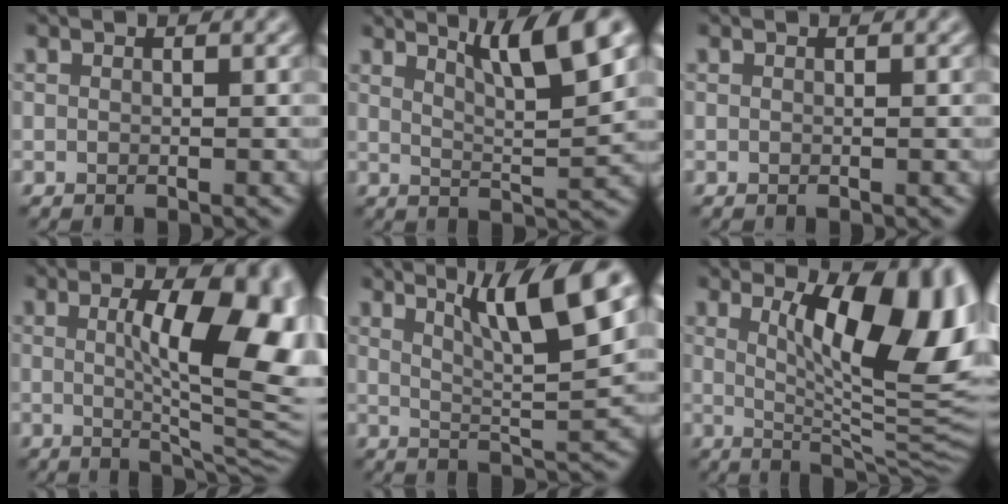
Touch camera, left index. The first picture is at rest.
{"total": 6.7, "force": [3.9, 1.2, 5.3], "torque": [-0.074, 0.004, 0.066]}
{"total": 0.0}
{"total": 12.6, "force": [1.8, 4.3, 11.7], "torque": [-0.148, -0.001, 0.032]}
{"total": 9.0, "force": [4.8, 1.6, 7.5], "torque": [-0.104, 0.010, 0.080]}
{"total": 13.1, "force": [3.4, 4.6, 11.8], "torque": [-0.142, -0.005, 0.050]}